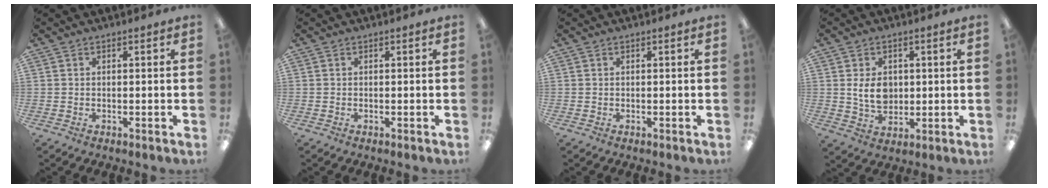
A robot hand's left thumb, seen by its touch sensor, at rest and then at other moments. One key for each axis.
{"total": 0.0}
{"total": 0.0}
{"total": 6.8, "fx": 1.1, "fy": 5.0, "fz": 4.5, "tx": -0.074, "ty": -0.002, "tz": 0.017}